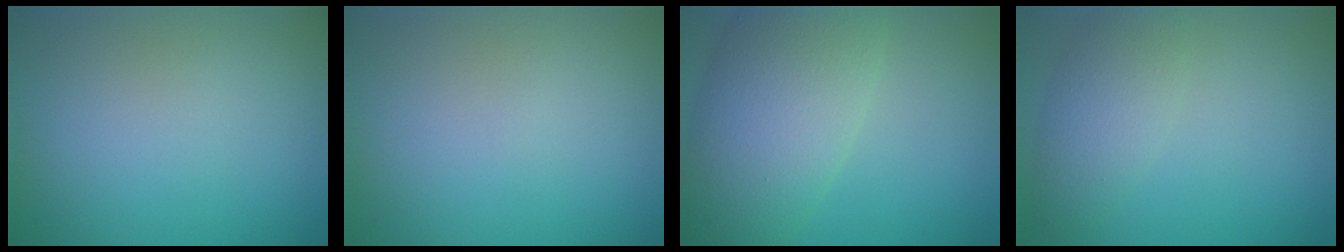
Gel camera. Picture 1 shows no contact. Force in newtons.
{"total": 0.0}
{"total": 8.9, "press": 8.9, "slide": 0.3}
{"total": 3.1, "press": 3.1, "slide": 0.1}